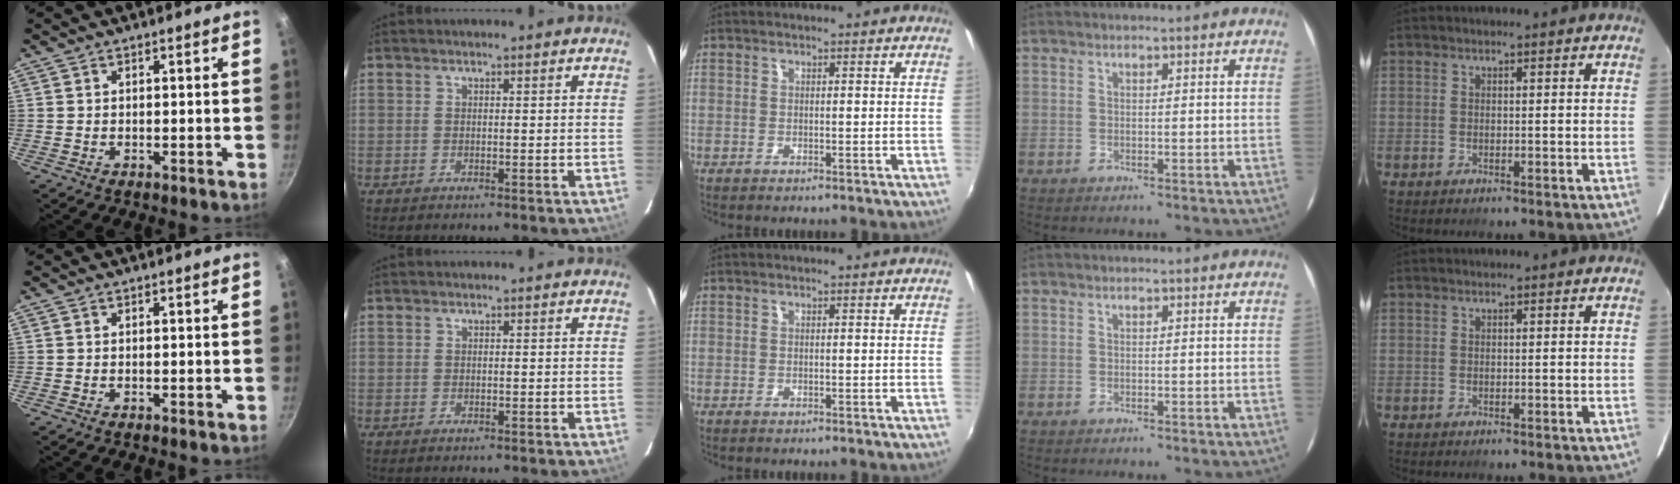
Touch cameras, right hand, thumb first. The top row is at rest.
{}